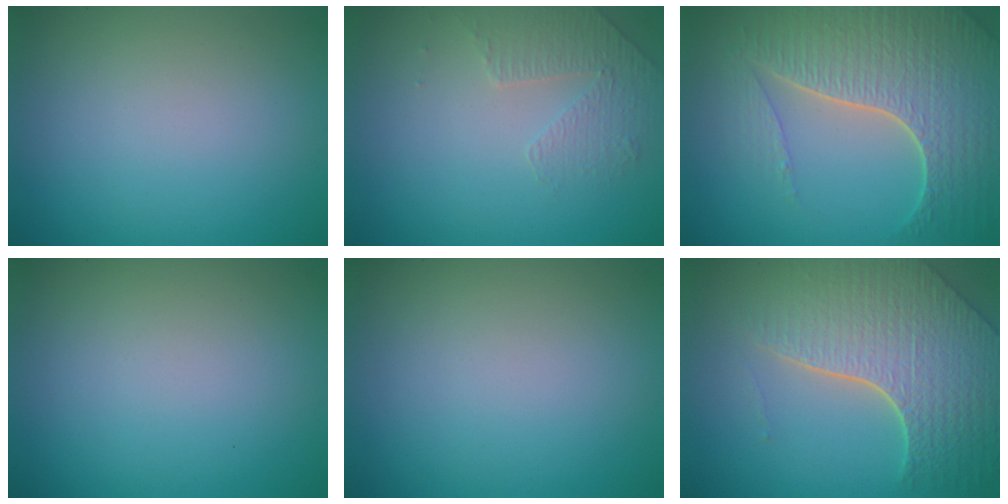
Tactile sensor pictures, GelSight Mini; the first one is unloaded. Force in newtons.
{"total": 1.6, "press": 1.2, "slide": 1.1}
{"total": 7.5, "press": 5.6, "slide": 5.0}
{"total": 0.0}
{"total": 0.0}
{"total": 8.1, "press": 5.7, "slide": 5.7}